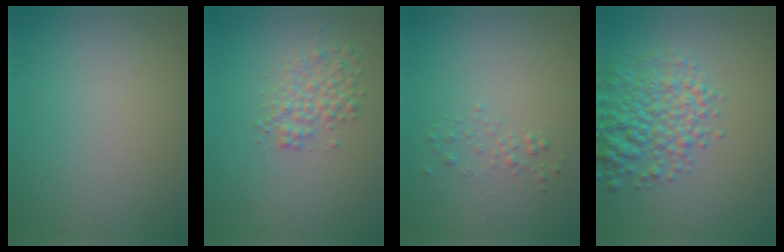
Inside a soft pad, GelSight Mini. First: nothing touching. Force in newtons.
{"total": 2.6, "press": 2.6, "slide": 0.1}
{"total": 1.0, "press": 1.0, "slide": 0.0}
{"total": 5.6, "press": 5.6, "slide": 0.2}